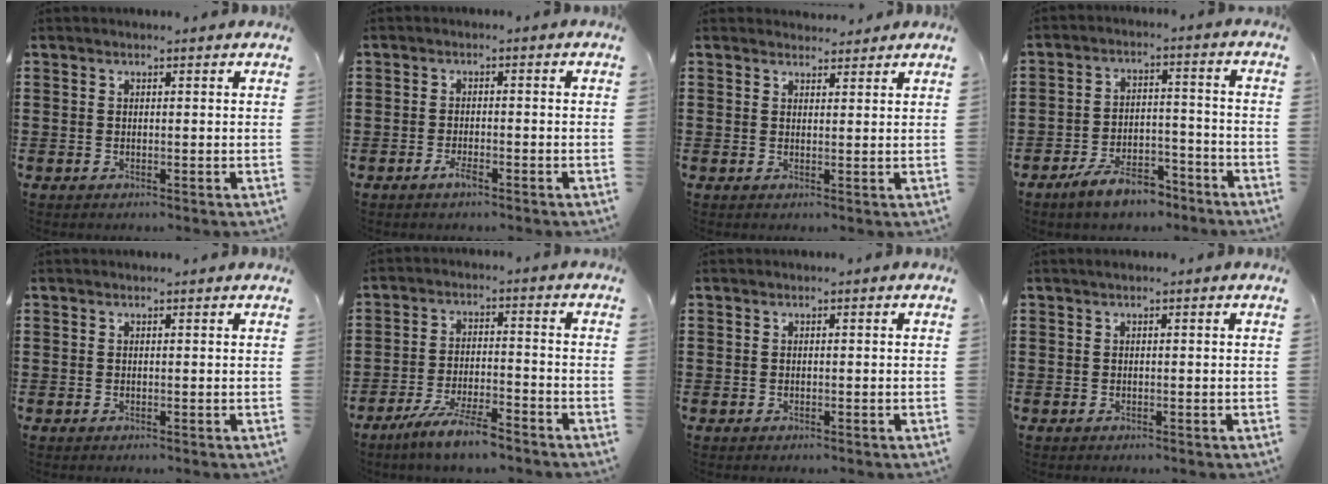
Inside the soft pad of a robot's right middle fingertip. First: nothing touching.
{"total": 2.1, "force": [-1.4, 0.4, 1.5], "torque": [-0.036, -0.005, -0.026]}
{"total": 2.2, "force": [2.2, 0.3, -0.1], "torque": [0.004, -0.006, 0.042]}
{"total": 7.0, "force": [-6.0, 2.1, 3.1], "torque": [-0.056, 0.010, -0.110]}
{"total": 0.0}
{"total": 6.6, "force": [-5.4, 0.5, 3.8], "torque": [-0.080, -0.009, -0.100]}
{"total": 0.0}
{"total": 0.0}